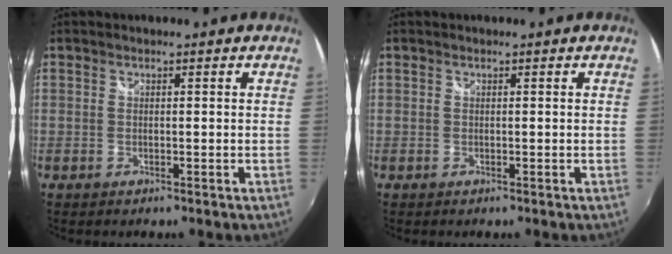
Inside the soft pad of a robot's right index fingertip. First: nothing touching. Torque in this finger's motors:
{"motor_torque": [-0.01, 0.03, -0.02, -0.01]}